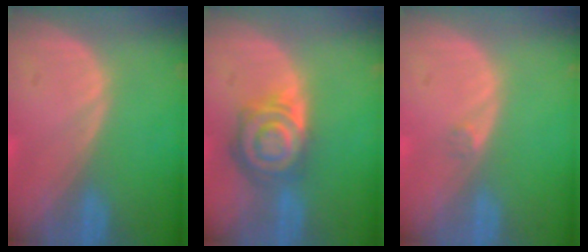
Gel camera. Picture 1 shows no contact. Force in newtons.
{"total": 8.1, "press": 7.1, "slide": 3.8}
{"total": 0.8, "press": 0.7, "slide": 0.4}